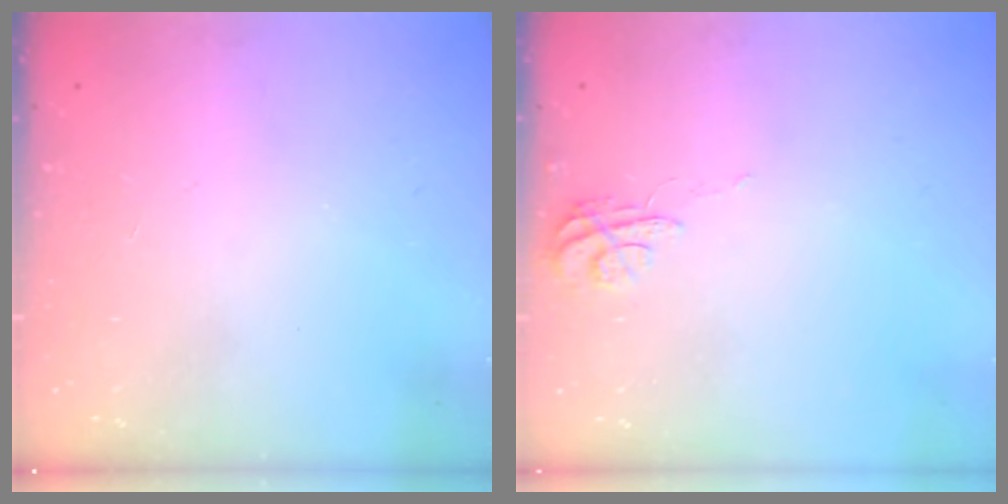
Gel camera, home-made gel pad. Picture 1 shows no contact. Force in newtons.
{"total": 5.3, "press": 5.3, "slide": 0.3}